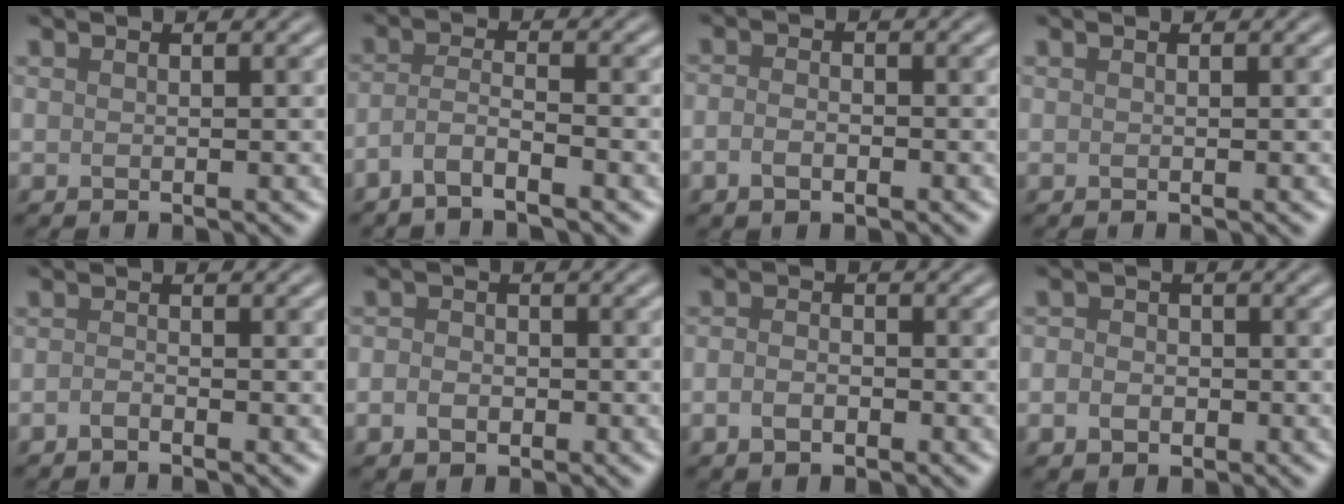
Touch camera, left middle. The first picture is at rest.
{"total": 2.6, "force": [-1.8, 0.4, 1.8], "torque": [-0.038, 0.002, -0.046]}
{"total": 1.8, "force": [-0.8, 1.1, 1.2], "torque": [-0.021, 0.000, -0.019]}
{"total": 0.0}
{"total": 0.9, "force": [-0.7, 0.2, 0.5], "torque": [-0.011, 0.001, -0.015]}
{"total": 2.2, "force": [-0.7, 1.8, 1.1], "torque": [-0.010, -0.004, -0.020]}
{"total": 2.0, "force": [-0.8, 1.2, 1.3], "torque": [-0.026, -0.001, -0.020]}
{"total": 2.5, "force": [-0.6, 2.2, 1.2], "torque": [-0.007, 0.000, -0.019]}